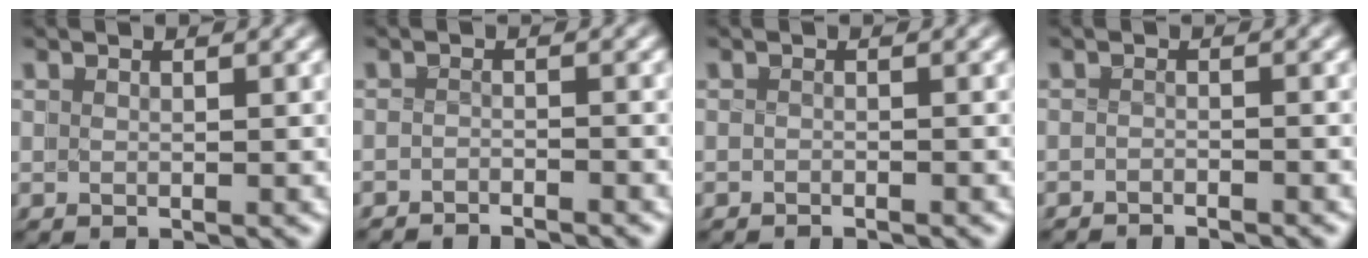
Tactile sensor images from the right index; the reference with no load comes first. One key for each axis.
{"total": 2.9, "fx": -2.7, "fy": -0.2, "fz": -0.8, "tx": 0.011, "ty": -0.009, "tz": -0.050}
{"total": 1.2, "fx": -1.0, "fy": -0.4, "fz": -0.6, "tx": 0.002, "ty": -0.007, "tz": -0.016}
{"total": 2.2, "fx": -2.1, "fy": -0.3, "fz": -0.8, "tx": 0.009, "ty": -0.009, "tz": -0.037}